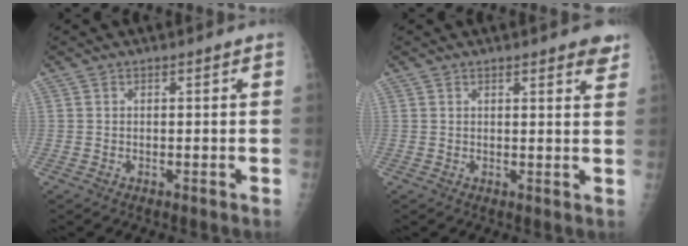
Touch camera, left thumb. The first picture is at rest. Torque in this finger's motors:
{"motor_torque": [-0.05, 0.12, -0.18, -0.02, 0.06]}